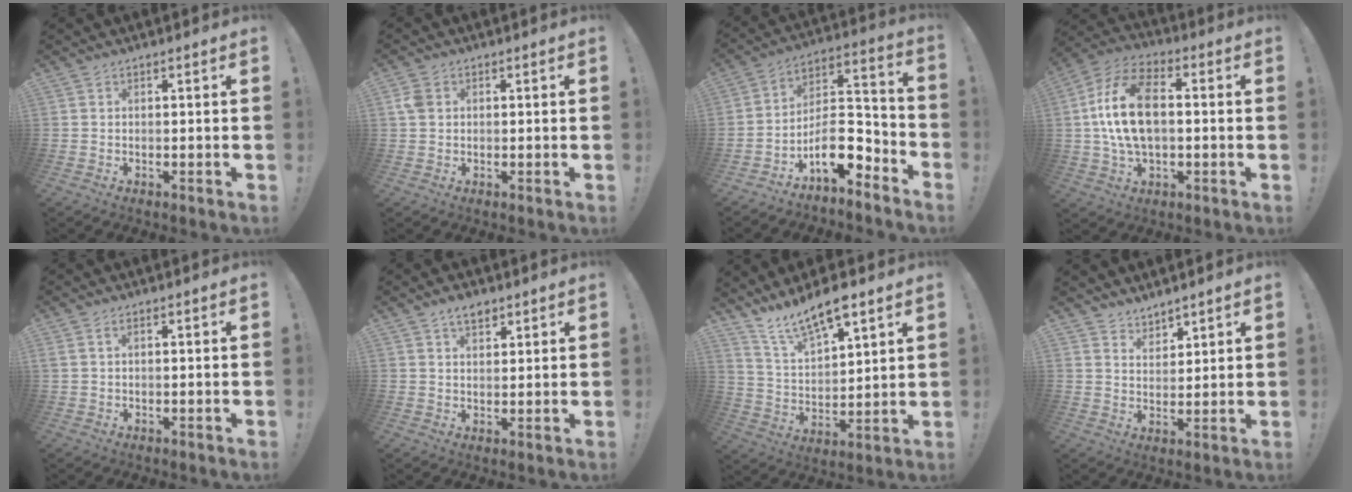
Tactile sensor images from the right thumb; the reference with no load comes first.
{"total": 4.2, "force": [1.1, 3.2, 2.5], "torque": [-0.050, 0.007, 0.022]}
{"total": 13.2, "force": [-7.3, 6.8, 8.6], "torque": [-0.125, 0.037, -0.119]}
{"total": 16.9, "force": [1.0, 10.3, 13.4], "torque": [-0.246, 0.008, 0.016]}
{"total": 1.8, "force": [0.8, 0.9, 1.3], "torque": [-0.031, 0.003, 0.016]}
{"total": 4.9, "force": [3.3, 2.6, 2.5], "torque": [-0.033, -0.015, 0.059]}
{"total": 11.5, "force": [9.8, 3.1, 5.2], "torque": [-0.109, -0.071, 0.178]}
{"total": 4.8, "force": [4.4, 2.0, -0.1], "torque": [0.004, -0.039, 0.083]}